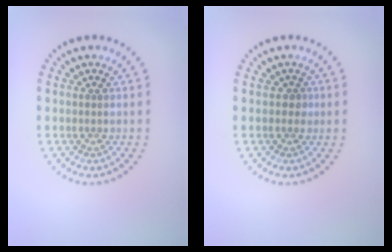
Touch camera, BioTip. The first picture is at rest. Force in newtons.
{"total": 0.9, "press": 0.8, "slide": 0.5}